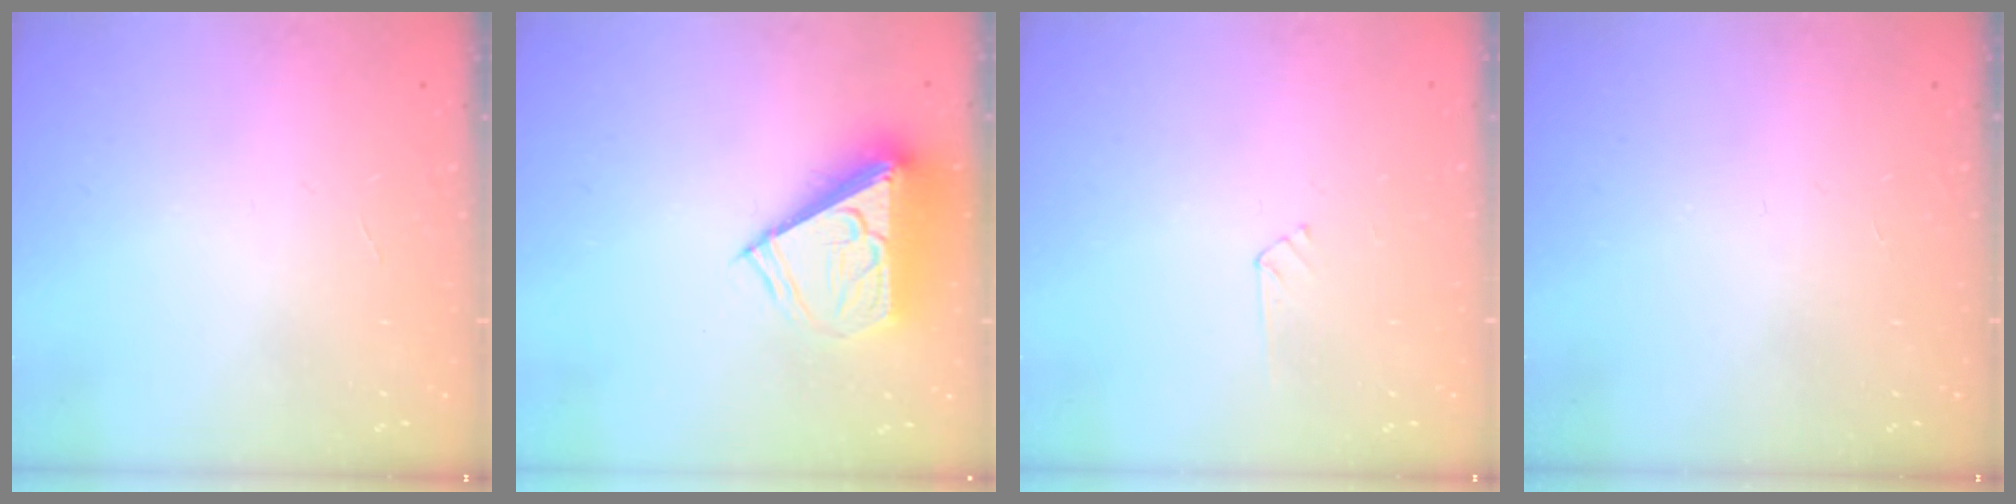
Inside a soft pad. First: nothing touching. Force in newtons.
{"total": 9.0, "press": 9.0, "slide": 0.6}
{"total": 3.0, "press": 3.0, "slide": 0.3}
{"total": 0.0}